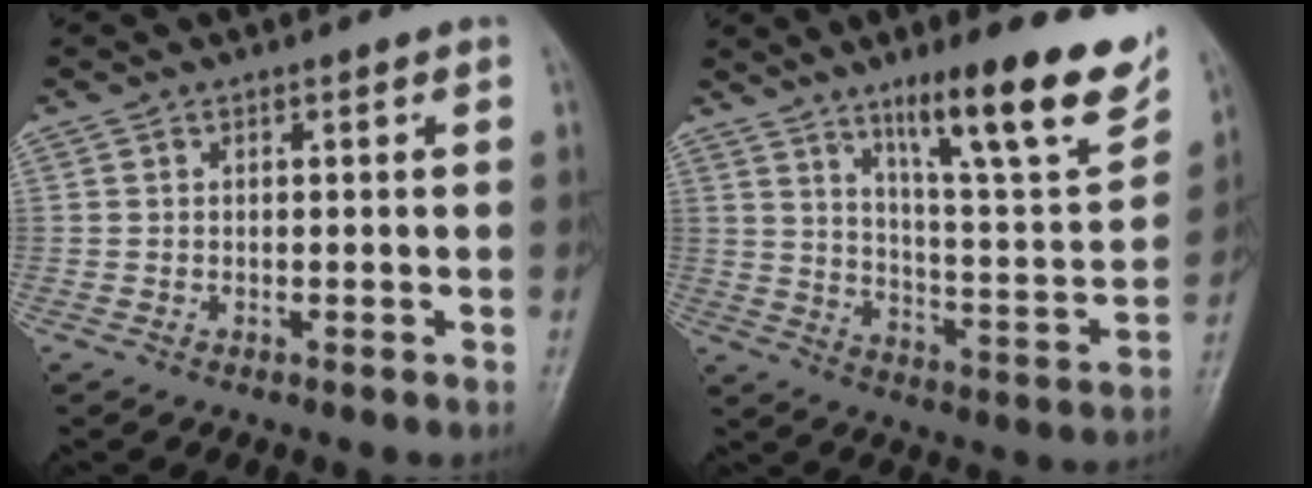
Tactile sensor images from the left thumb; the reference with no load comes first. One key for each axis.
{"total": 21.1, "fx": 13.0, "fy": 3.7, "fz": 16.2, "tx": -0.208, "ty": -0.061, "tz": 0.205}